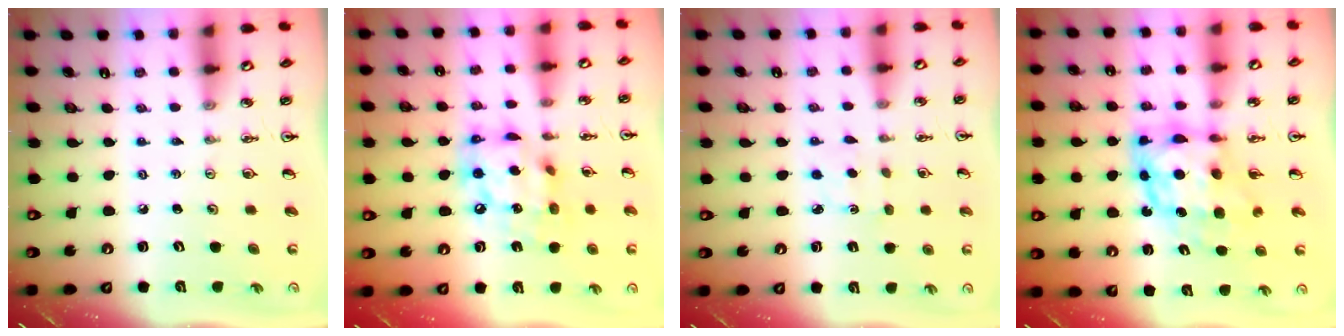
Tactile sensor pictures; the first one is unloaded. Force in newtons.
{"total": 13.8, "press": 13.8, "slide": 1.2}
{"total": 1.8, "press": 1.7, "slide": 0.5}
{"total": 9.8, "press": 9.8, "slide": 0.9}